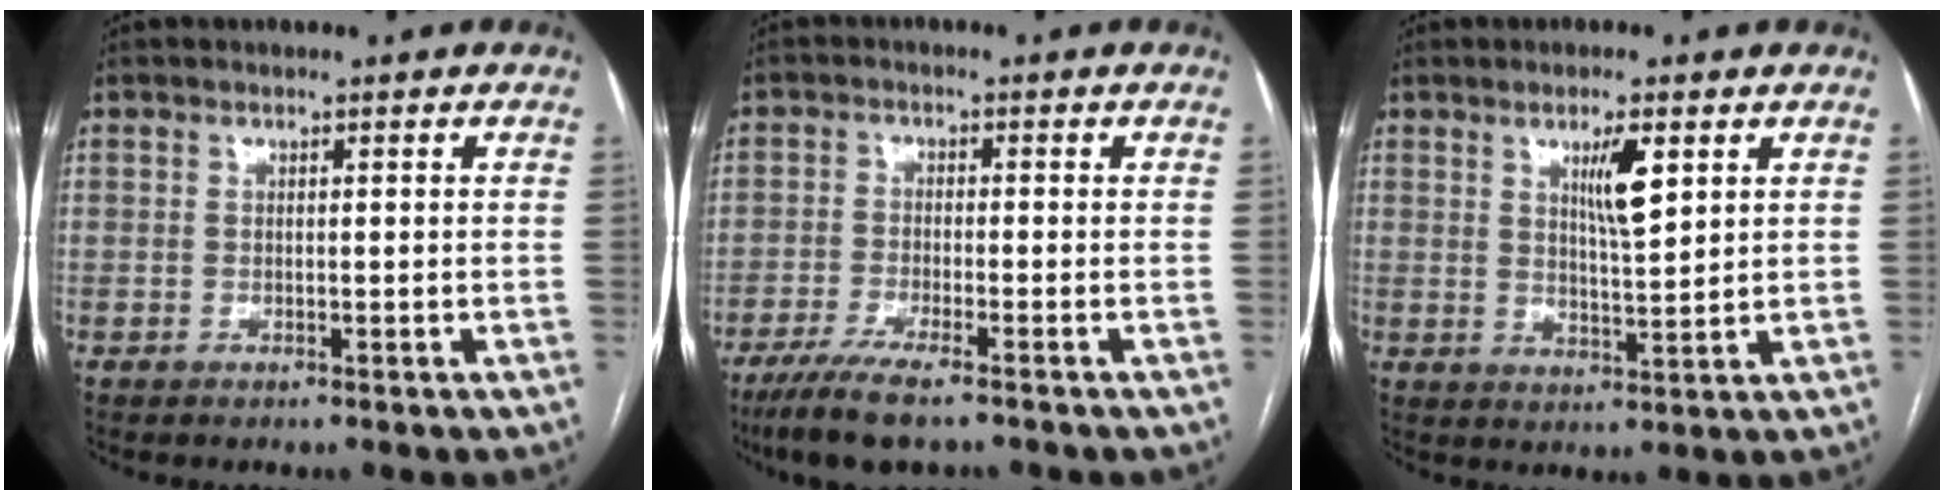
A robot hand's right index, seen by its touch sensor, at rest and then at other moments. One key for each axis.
{"total": 8.6, "fx": -6.2, "fy": 1.1, "fz": 5.8, "tx": -0.100, "ty": -0.021, "tz": -0.105}
{"total": 5.5, "fx": 2.5, "fy": 0.7, "fz": 4.8, "tx": -0.085, "ty": -0.004, "tz": 0.044}